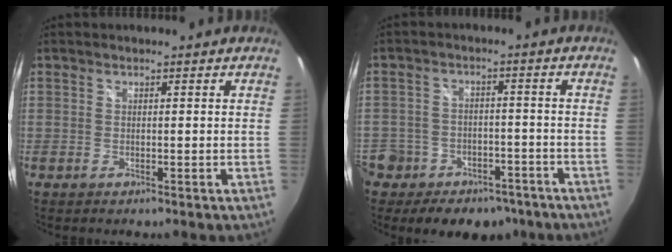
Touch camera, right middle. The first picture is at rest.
{"total": 15.4, "force": [-8.7, 11.6, 5.1], "torque": [-0.152, 0.029, -0.105]}